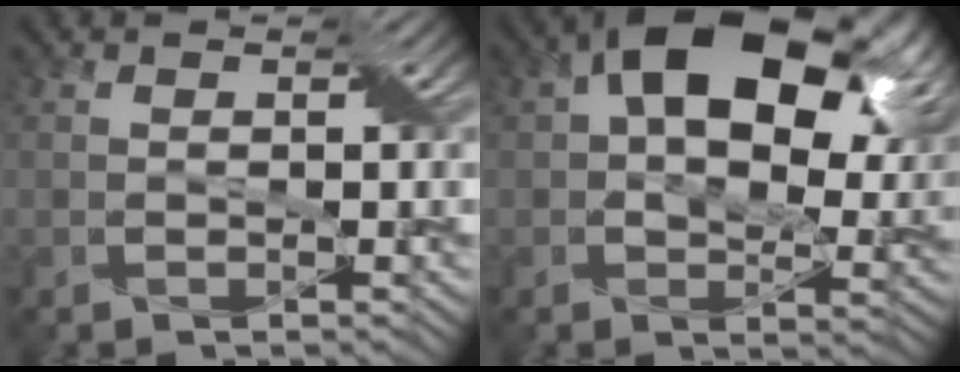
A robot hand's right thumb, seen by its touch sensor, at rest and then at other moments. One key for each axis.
{"total": 17.2, "fx": 6.0, "fy": 9.8, "fz": 12.9, "tx": -0.199, "ty": 0.013, "tz": 0.098}